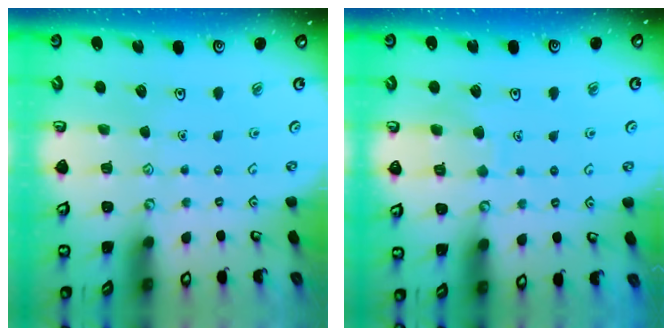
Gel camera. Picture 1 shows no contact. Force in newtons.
{"total": 6.0, "press": 6.0, "slide": 0.6}